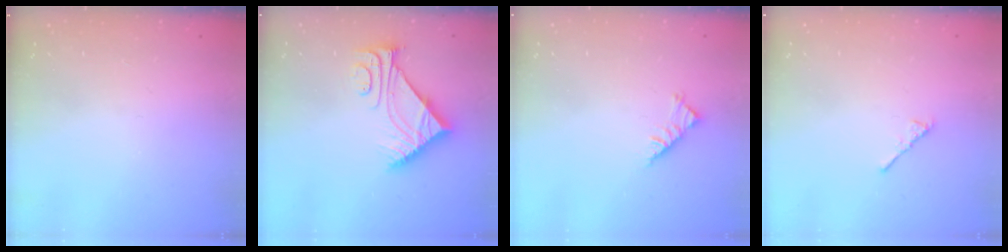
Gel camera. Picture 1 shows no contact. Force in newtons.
{"total": 8.9, "press": 8.9, "slide": 0.2}
{"total": 4.7, "press": 4.7, "slide": 0.9}
{"total": 2.9, "press": 2.8, "slide": 0.7}